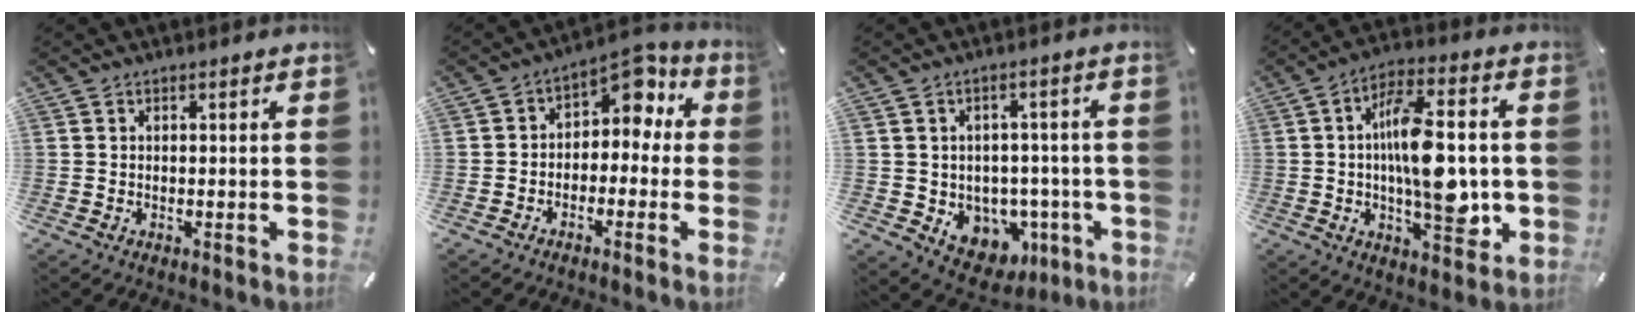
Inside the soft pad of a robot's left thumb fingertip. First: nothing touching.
{"total": 6.2, "force": [2.7, 4.7, 3.0], "torque": [-0.040, -0.023, 0.043]}
{"total": 6.8, "force": [-0.8, 6.6, 1.7], "torque": [-0.024, -0.006, 0.000]}
{"total": 16.0, "force": [-0.2, 7.4, 14.2], "torque": [-0.232, 0.001, -0.004]}